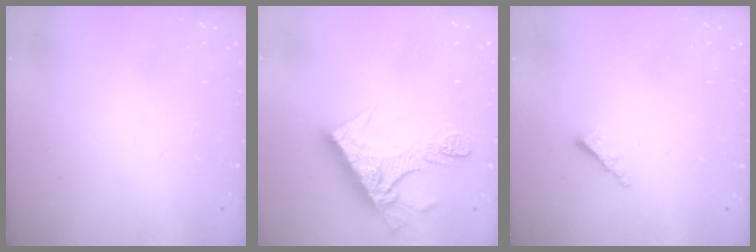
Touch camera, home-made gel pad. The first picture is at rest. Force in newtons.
{"total": 14.5, "press": 14.4, "slide": 1.2}
{"total": 2.3, "press": 2.2, "slide": 0.6}